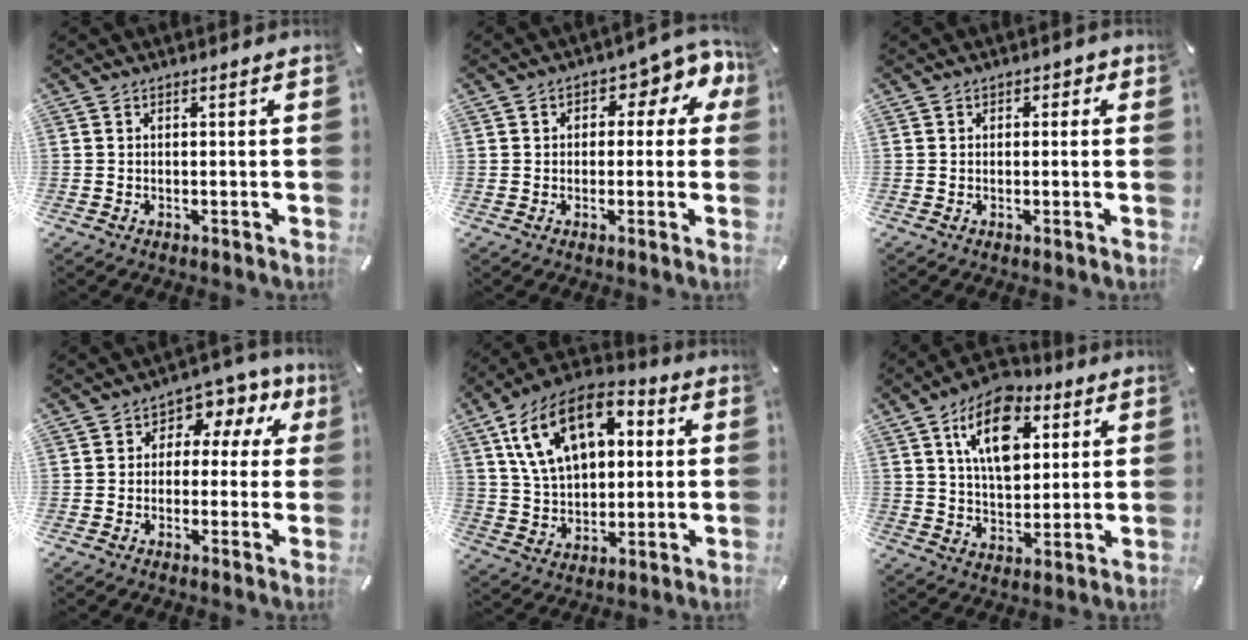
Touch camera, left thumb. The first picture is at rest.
{"total": 7.9, "force": [2.1, 4.9, 5.8], "torque": [-0.066, -0.013, 0.028]}
{"total": 1.3, "force": [0.0, 1.2, 0.6], "torque": [-0.005, 0.005, -0.004]}
{"total": 7.0, "force": [1.3, 5.4, 4.2], "torque": [-0.058, 0.001, 0.017]}
{"total": 17.5, "force": [7.1, 11.5, 11.1], "torque": [-0.219, -0.010, 0.129]}
{"total": 14.6, "force": [6.3, 9.0, 9.7], "torque": [-0.145, -0.010, 0.111]}